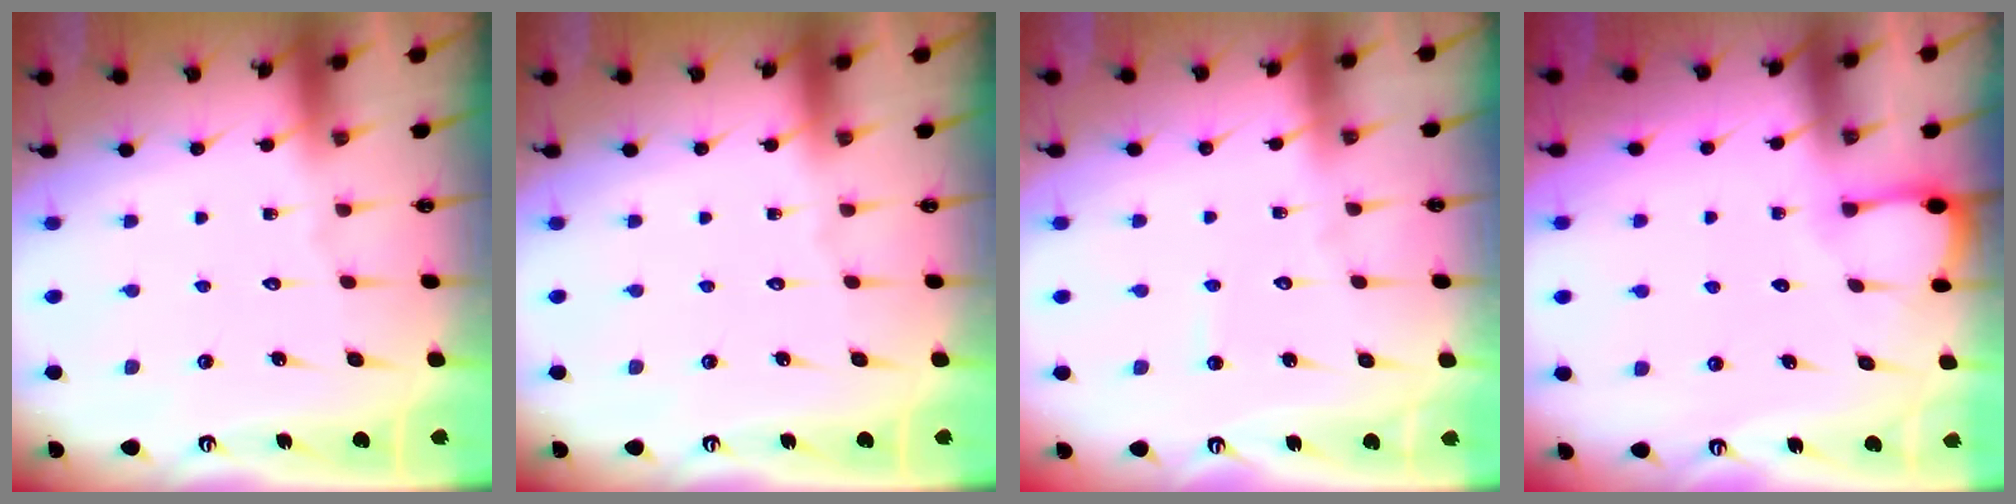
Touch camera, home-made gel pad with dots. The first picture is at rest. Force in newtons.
{"total": 0.0}
{"total": 2.8, "press": 2.8, "slide": 0.3}
{"total": 3.7, "press": 3.7, "slide": 0.2}